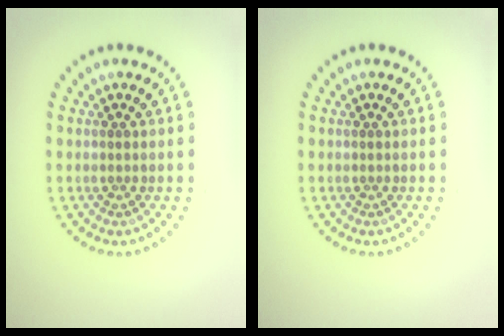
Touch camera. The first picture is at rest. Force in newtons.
{"total": 0.0}